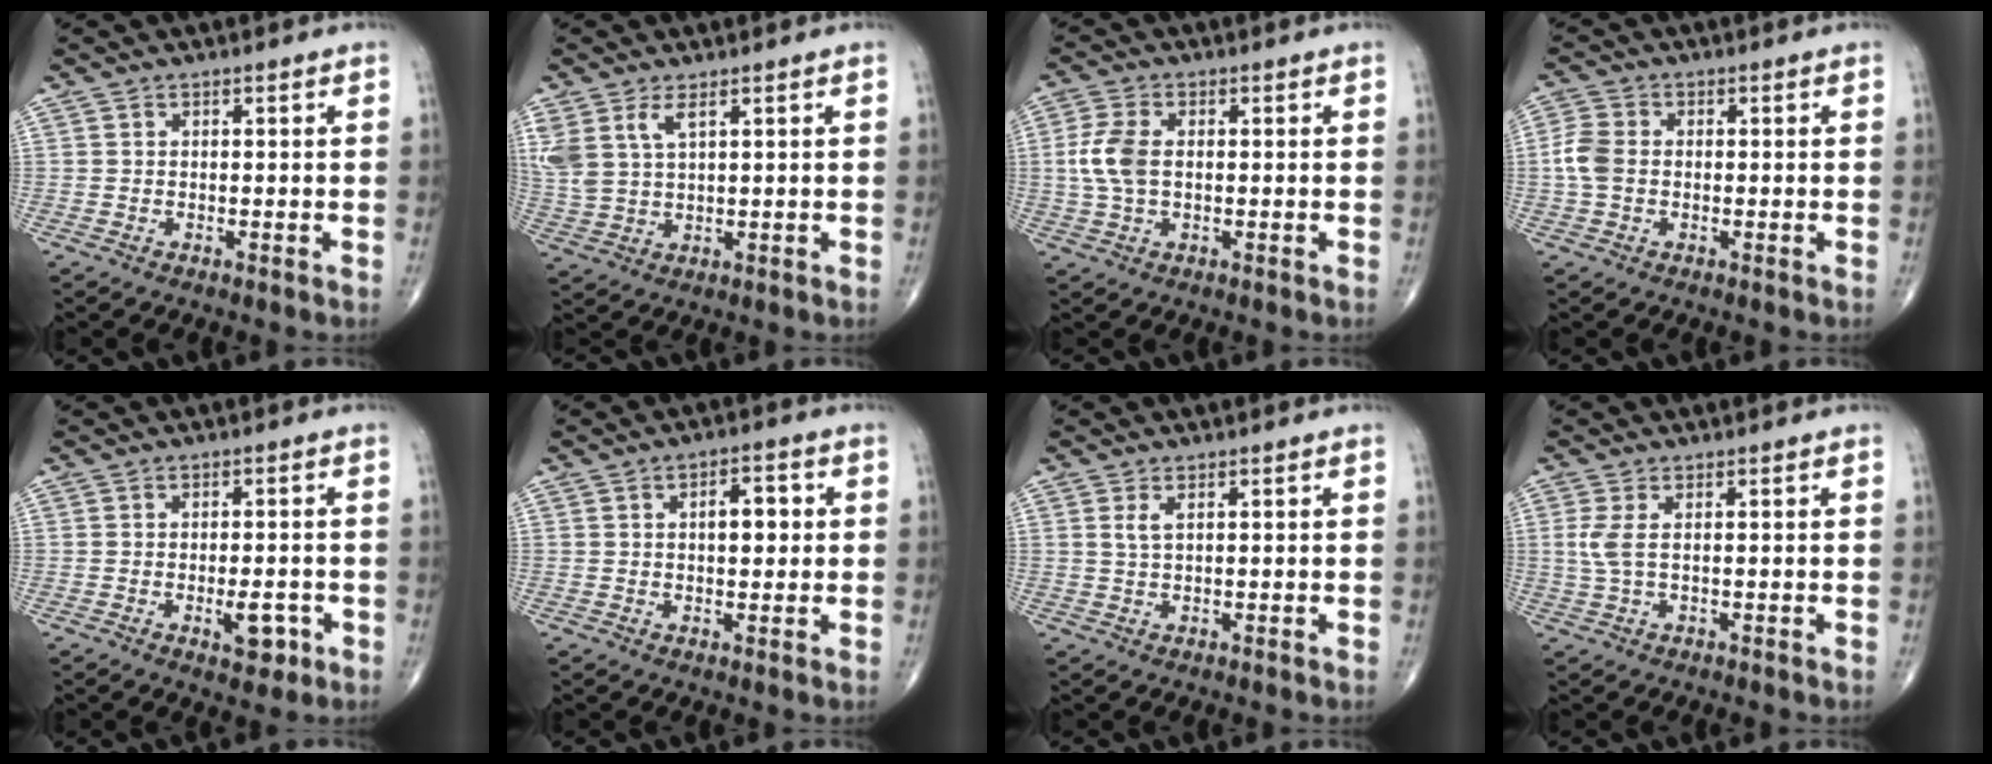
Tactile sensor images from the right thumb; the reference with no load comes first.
{"total": 6.6, "force": [3.3, 2.9, 4.9], "torque": [-0.119, -0.007, 0.076]}
{"total": 6.4, "force": [0.2, 3.7, 5.2], "torque": [-0.127, 0.008, 0.002]}
{"total": 4.6, "force": [-0.4, 3.3, 3.1], "torque": [-0.079, 0.010, -0.015]}
{"total": 4.6, "force": [-1.7, 2.0, 3.8], "torque": [-0.041, 0.001, -0.018]}
{"total": 5.4, "force": [0.9, 2.7, 4.5], "torque": [-0.054, 0.006, 0.011]}
{"total": 1.6, "force": [0.7, 0.4, 1.4], "torque": [-0.033, 0.002, 0.019]}
{"total": 2.9, "force": [0.4, 0.8, 2.8], "torque": [-0.081, 0.002, 0.013]}